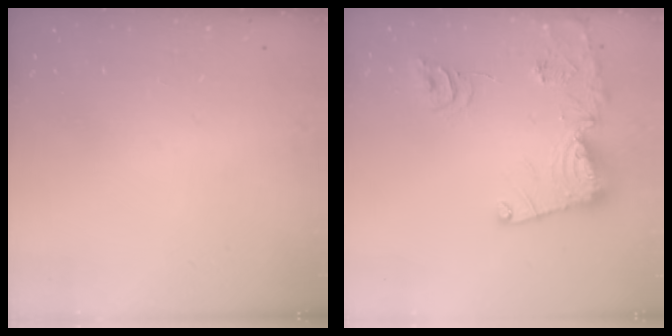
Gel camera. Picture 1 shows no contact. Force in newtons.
{"total": 18.1, "press": 18.0, "slide": 2.0}